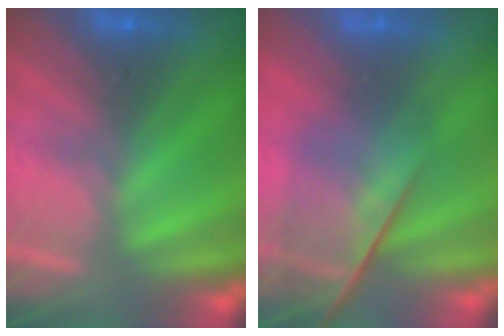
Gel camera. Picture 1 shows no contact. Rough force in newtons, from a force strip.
{"total": 4.8}